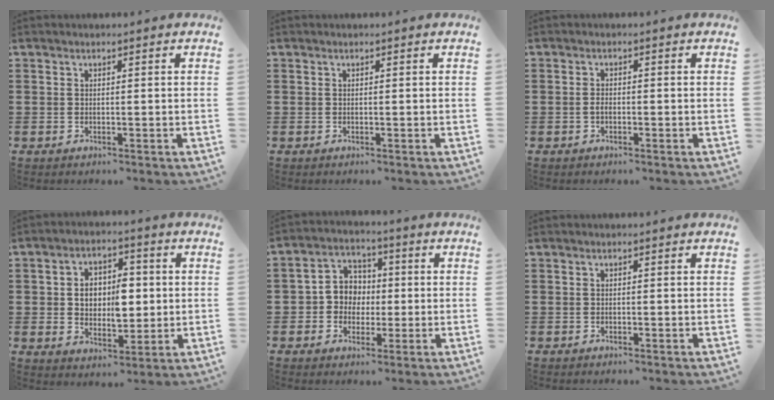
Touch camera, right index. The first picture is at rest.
{"total": 0.0}
{"total": 1.2, "force": [-0.5, 0.6, 1.0], "torque": [-0.021, -0.004, -0.008]}
{"total": 7.6, "force": [0.5, 4.8, 5.9], "torque": [-0.097, 0.009, 0.003]}
{"total": 5.4, "force": [-0.6, 5.2, 1.6], "torque": [-0.049, 0.018, -0.014]}
{"total": 0.0}